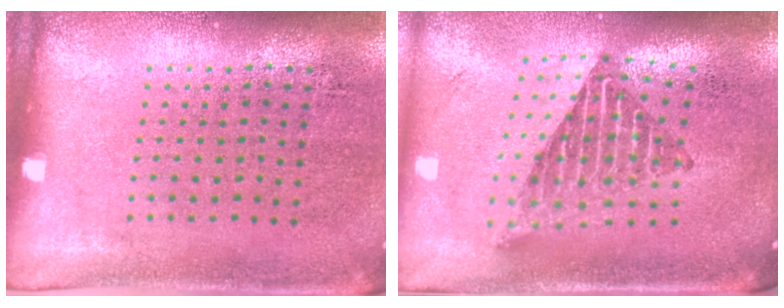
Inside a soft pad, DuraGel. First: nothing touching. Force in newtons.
{"total": 2.1, "press": 1.6, "slide": 1.4}